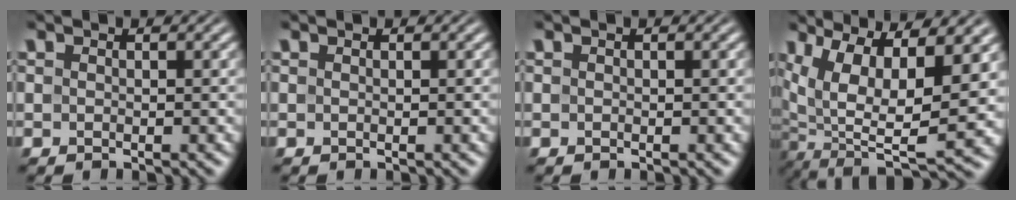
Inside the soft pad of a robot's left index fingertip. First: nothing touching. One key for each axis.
{"total": 0.0}
{"total": 0.0}
{"total": 12.8, "fx": 3.5, "fy": 5.6, "fz": 10.9, "tx": -0.196, "ty": -0.012, "tz": 0.089}